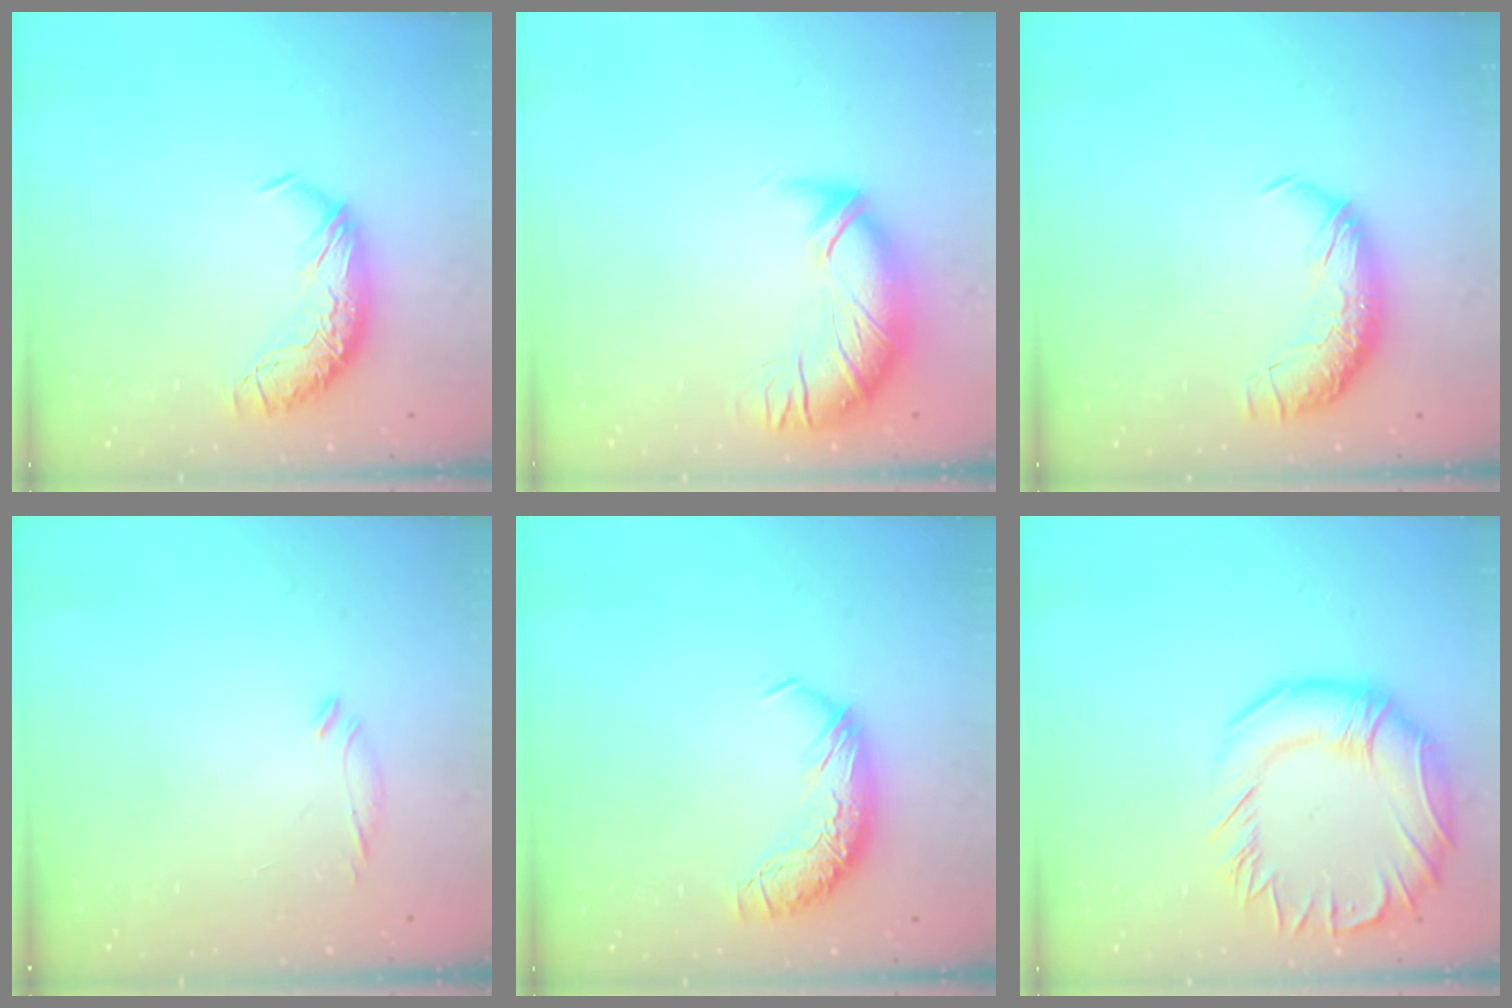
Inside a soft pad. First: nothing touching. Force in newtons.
{"total": 2.8, "press": 1.3, "slide": 2.5}
{"total": 2.5, "press": 1.3, "slide": 2.2}
{"total": 5.6, "press": 5.5, "slide": 0.9}
{"total": 0.0}
{"total": 7.6, "press": 7.5, "slide": 1.1}